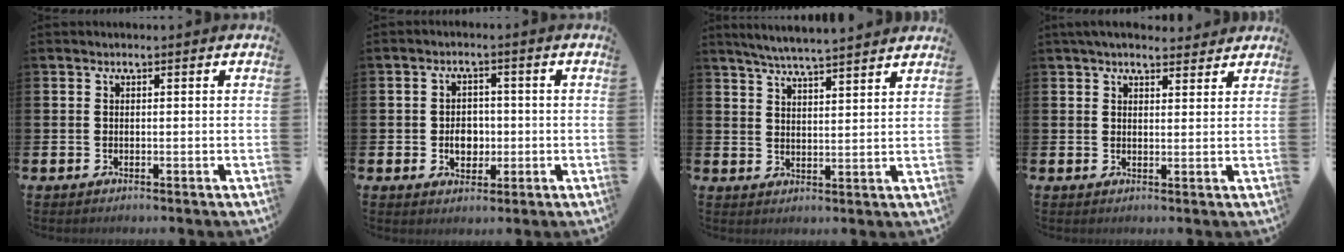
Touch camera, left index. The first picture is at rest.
{"total": 3.7, "force": [-0.6, 2.9, 2.2], "torque": [-0.024, -0.001, -0.020]}
{"total": 5.2, "force": [5.1, -0.5, 1.1], "torque": [-0.042, -0.027, 0.090]}
{"total": 3.6, "force": [3.3, 1.0, 1.1], "torque": [-0.018, -0.011, 0.059]}